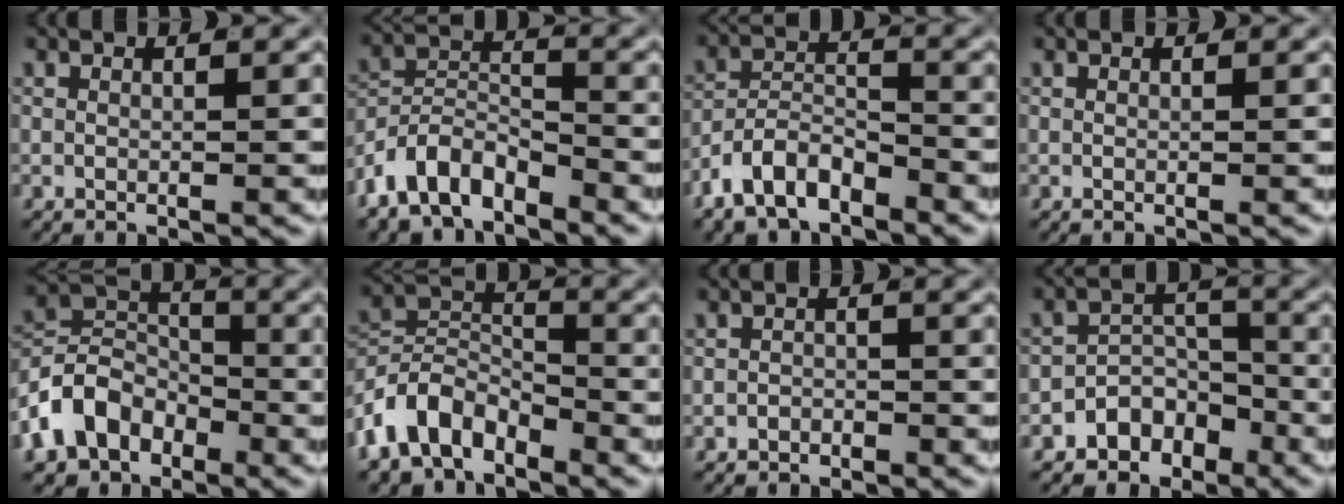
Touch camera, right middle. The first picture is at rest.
{"total": 7.6, "force": [-5.1, 4.5, 3.4], "torque": [-0.057, -0.011, -0.094]}
{"total": 5.8, "force": [-4.0, 3.3, 2.7], "torque": [-0.045, -0.001, -0.080]}
{"total": 0.0}
{"total": 8.7, "force": [-2.6, 6.7, 4.8], "torque": [-0.087, -0.013, -0.049]}
{"total": 8.3, "force": [-4.3, 5.7, 4.1], "torque": [-0.071, -0.016, -0.079]}
{"total": 1.4, "force": [-1.3, 0.6, 0.0], "torque": [0.009, 0.001, -0.023]}
{"total": 6.5, "force": [-4.4, 4.4, 1.9], "torque": [-0.017, -0.007, -0.079]}